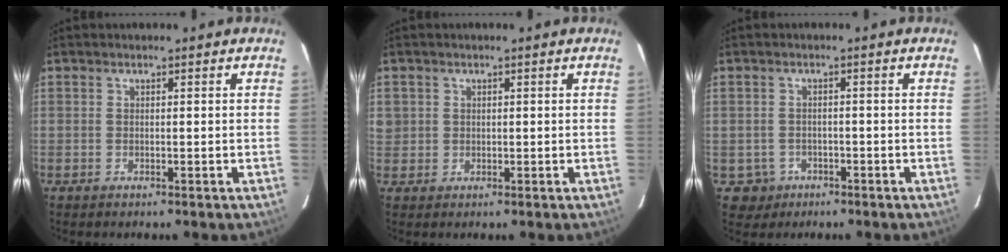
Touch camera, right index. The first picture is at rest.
{"total": 2.2, "force": [0.6, 2.1, 0.4], "torque": [-0.001, 0.007, 0.012]}
{"total": 3.4, "force": [-1.3, 3.2, -0.2], "torque": [0.005, 0.011, -0.014]}